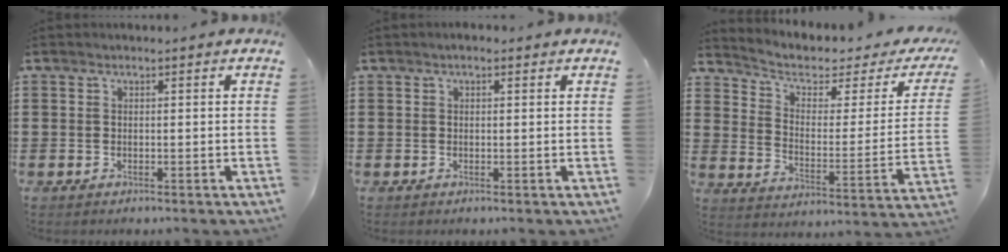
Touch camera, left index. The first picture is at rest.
{"total": 0.7, "force": [0.3, 0.4, 0.6], "torque": [-0.011, 0.006, 0.004]}
{"total": 3.5, "force": [2.0, 1.5, 2.4], "torque": [-0.063, -0.017, 0.026]}